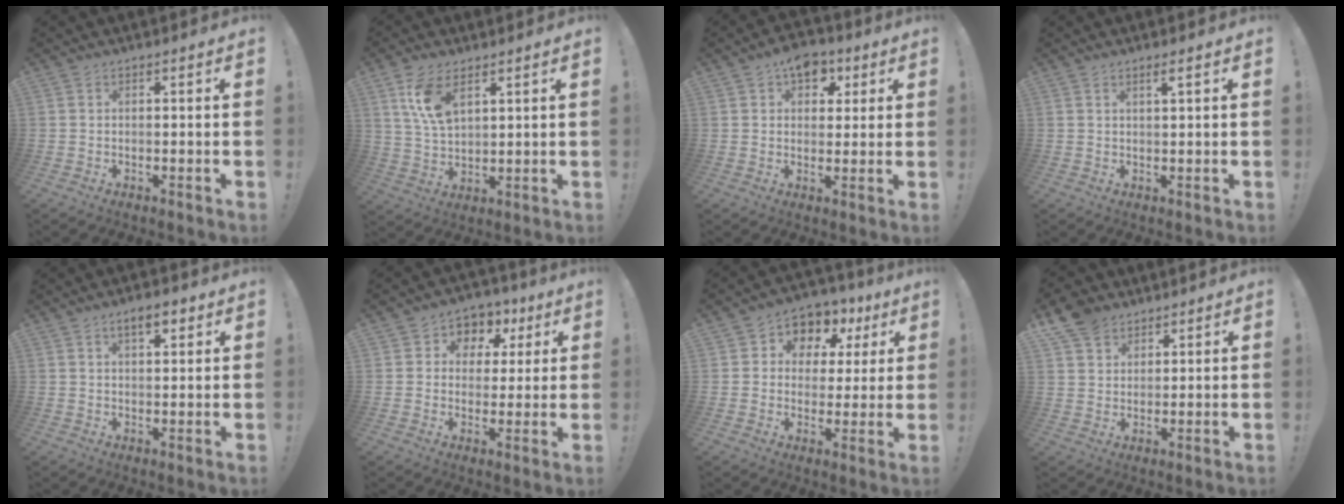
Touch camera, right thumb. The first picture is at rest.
{"total": 9.9, "force": [5.2, 5.1, 6.7], "torque": [-0.127, -0.014, 0.097]}
{"total": 8.9, "force": [4.4, 6.3, 4.5], "torque": [-0.052, -0.015, 0.079]}
{"total": 2.0, "force": [1.1, -0.2, 1.6], "torque": [-0.035, -0.001, 0.018]}
{"total": 5.0, "force": [2.9, 2.1, 3.6], "torque": [-0.052, -0.010, 0.047]}
{"total": 6.9, "force": [1.3, 6.5, 1.8], "torque": [-0.014, -0.008, 0.026]}
{"total": 7.3, "force": [2.5, 6.4, 2.3], "torque": [-0.029, -0.024, 0.050]}
{"total": 7.8, "force": [5.6, 5.0, 2.1], "torque": [-0.042, -0.032, 0.112]}